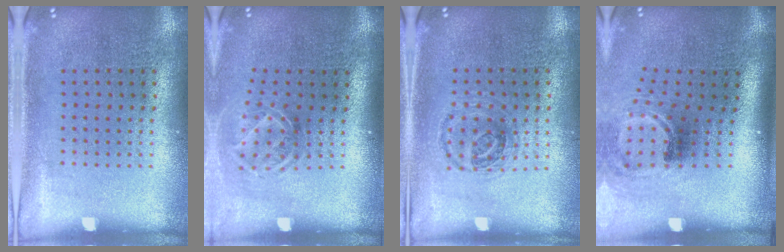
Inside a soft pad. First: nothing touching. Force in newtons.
{"total": 1.8, "press": 1.3, "slide": 1.3}
{"total": 1.0, "press": 0.9, "slide": 0.5}
{"total": 2.0, "press": 1.3, "slide": 1.5}